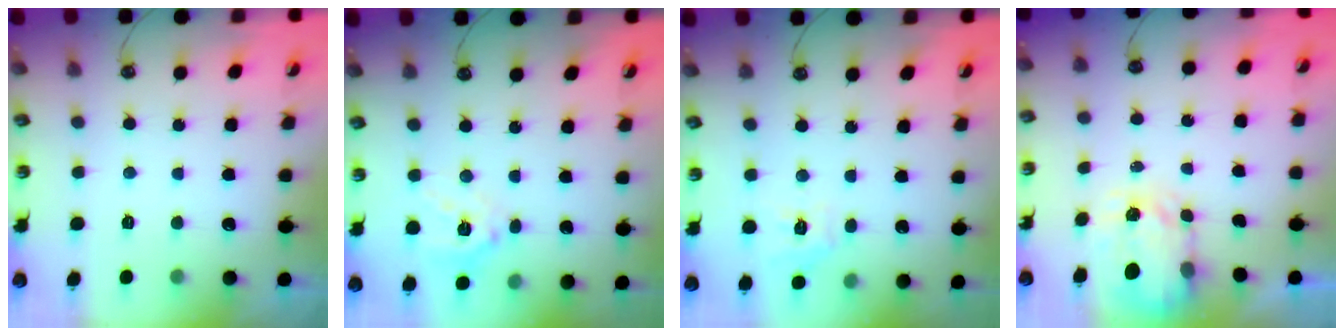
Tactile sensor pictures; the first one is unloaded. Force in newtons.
{"total": 13.9, "press": 13.8, "slide": 2.0}
{"total": 9.5, "press": 9.5, "slide": 1.1}
{"total": 3.6, "press": 3.5, "slide": 0.4}